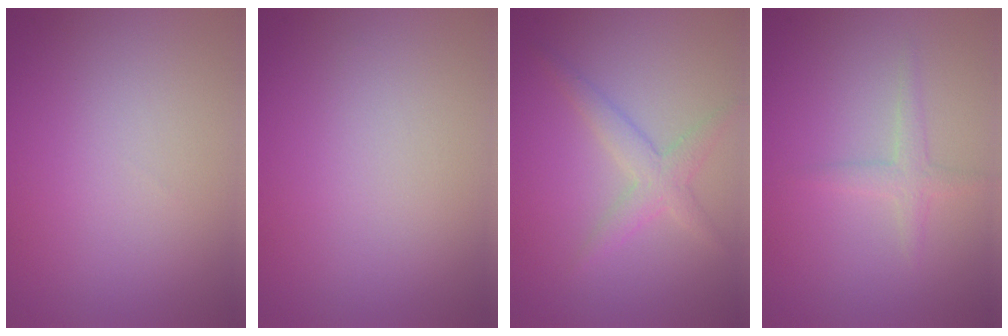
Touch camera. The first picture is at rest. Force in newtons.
{"total": 0.0}
{"total": 2.5, "press": 2.5, "slide": 0.1}
{"total": 1.5, "press": 1.5, "slide": 0.1}